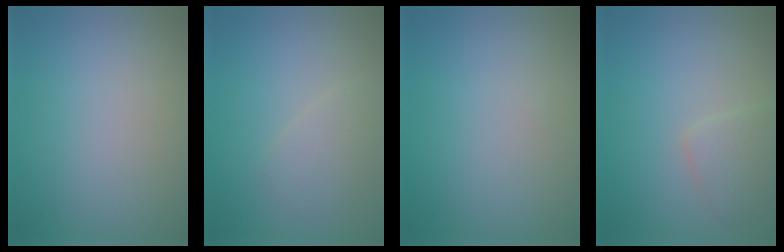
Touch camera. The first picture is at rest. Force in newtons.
{"total": 1.5, "press": 1.5, "slide": 0.1}
{"total": 0.0}
{"total": 1.9, "press": 1.9, "slide": 0.0}